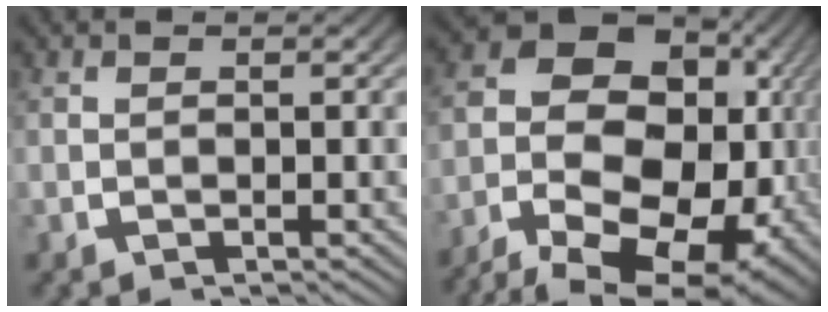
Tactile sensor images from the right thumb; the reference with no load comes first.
{"total": 19.7, "force": [-2.8, 13.5, 14.1], "torque": [-0.250, -0.044, -0.042]}